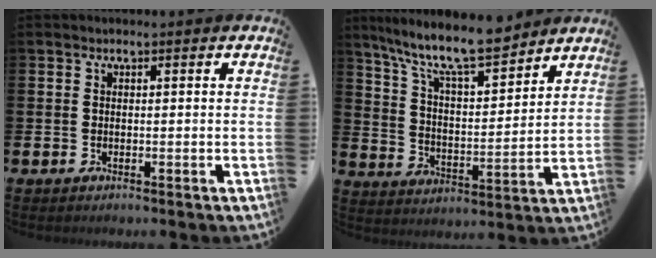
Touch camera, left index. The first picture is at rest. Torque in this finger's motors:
{"motor_torque": [0.42, -0.46, 1.05, 0.21]}